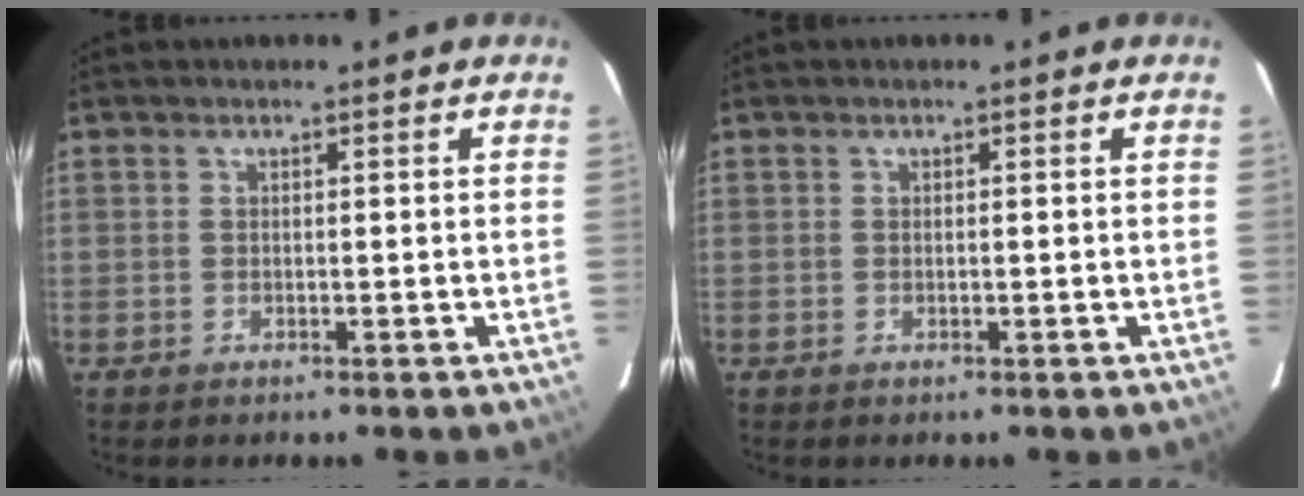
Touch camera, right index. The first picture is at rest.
{"total": 0.0}